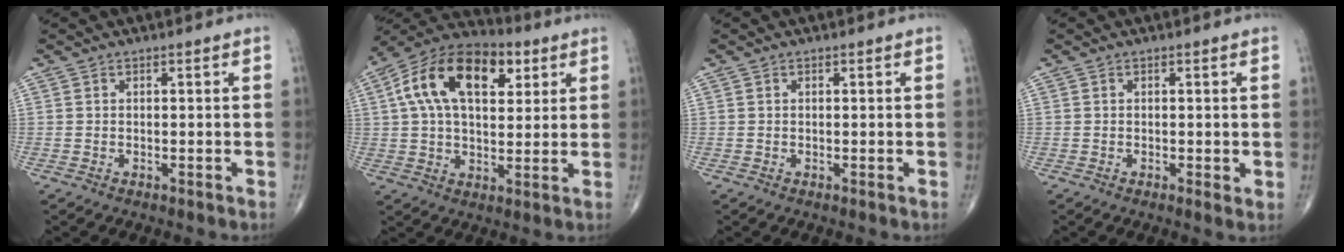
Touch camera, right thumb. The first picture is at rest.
{"total": 19.0, "force": [6.2, 10.8, 14.3], "torque": [-0.227, 0.011, 0.096]}
{"total": 0.0}
{"total": 1.3, "force": [-0.2, 0.4, 1.2], "torque": [-0.017, -0.005, -0.006]}